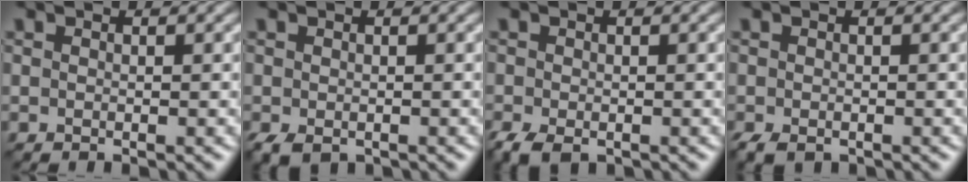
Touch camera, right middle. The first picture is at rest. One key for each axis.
{"total": 1.9, "fx": -1.1, "fy": 1.1, "fz": 1.1, "tx": -0.028, "ty": -0.012, "tz": -0.018}
{"total": 3.0, "fx": -2.1, "fy": 1.4, "fz": 1.6, "tx": -0.033, "ty": -0.014, "tz": -0.036}
{"total": 1.9, "fx": -1.4, "fy": 0.9, "fz": 1.0, "tx": -0.022, "ty": -0.007, "tz": -0.024}